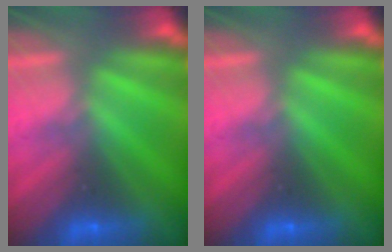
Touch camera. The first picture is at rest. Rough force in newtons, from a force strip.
{"total": 0.0}